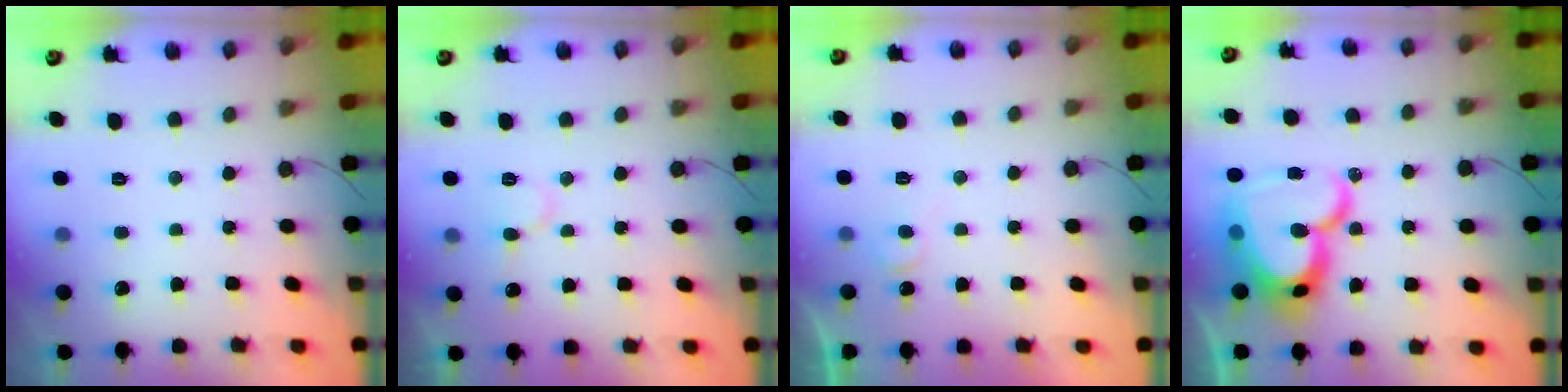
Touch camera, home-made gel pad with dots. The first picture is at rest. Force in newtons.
{"total": 7.2, "press": 7.1, "slide": 0.6}
{"total": 4.3, "press": 4.3, "slide": 0.6}
{"total": 24.2, "press": 24.2, "slide": 1.6}